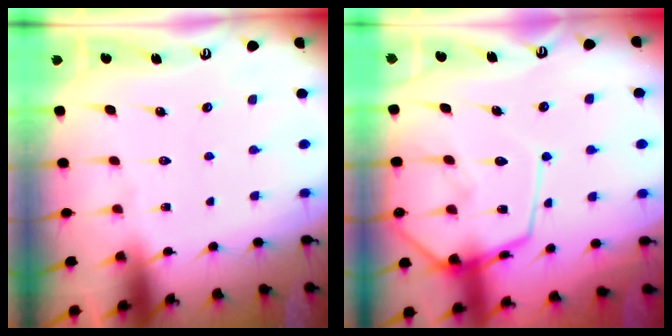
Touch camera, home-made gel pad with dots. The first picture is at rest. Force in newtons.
{"total": 14.6, "press": 14.5, "slide": 1.4}